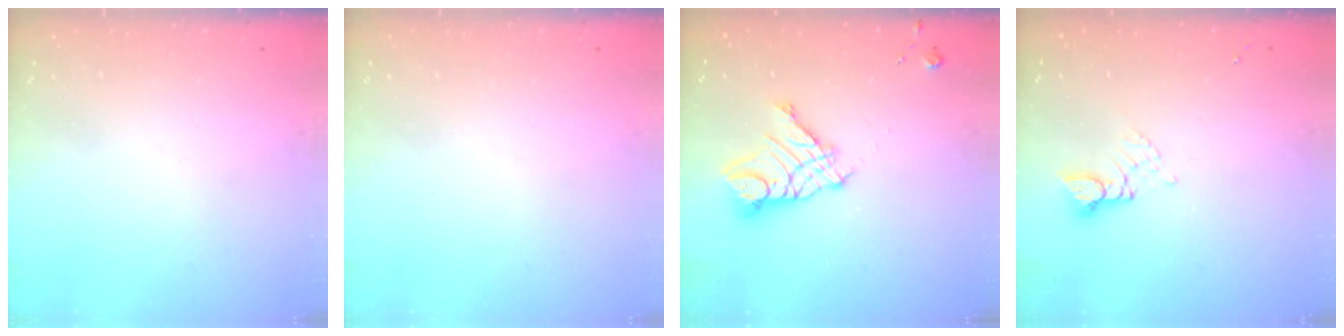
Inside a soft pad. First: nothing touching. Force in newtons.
{"total": 0.0}
{"total": 12.0, "press": 11.9, "slide": 1.2}
{"total": 2.8, "press": 2.8, "slide": 0.3}